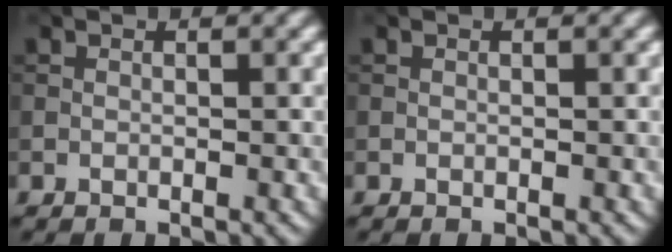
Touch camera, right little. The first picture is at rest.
{"total": 0.0}